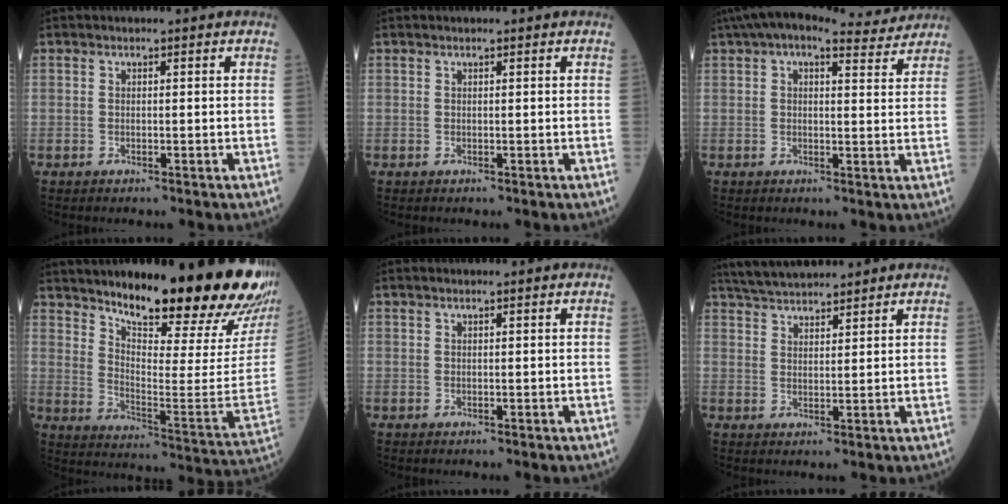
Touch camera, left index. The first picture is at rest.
{"total": 0.6, "force": [0.5, -0.1, 0.3], "torque": [-0.009, 0.008, 0.012]}
{"total": 10.5, "force": [9.1, 2.4, 4.5], "torque": [-0.071, 0.030, 0.118]}
{"total": 25.1, "force": [21.3, 1.3, 13.1], "torque": [-0.208, -0.096, 0.287]}
{"total": 0.9, "force": [0.7, 0.0, 0.5], "torque": [-0.010, 0.011, 0.016]}
{"total": 7.7, "force": [7.2, 1.0, 2.7], "torque": [-0.054, 0.031, 0.130]}